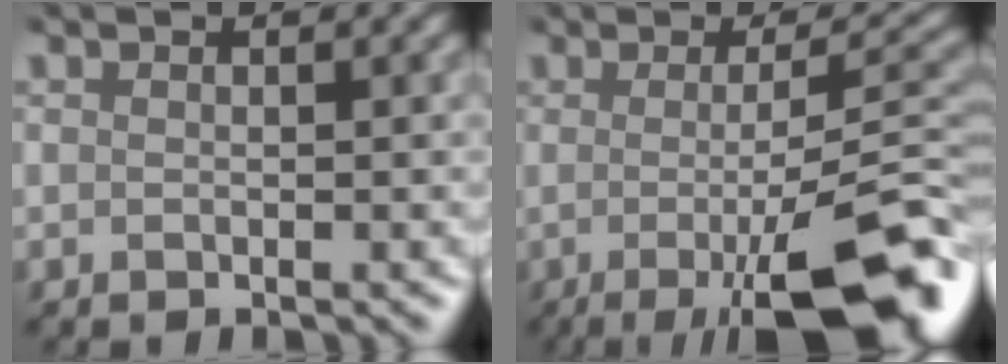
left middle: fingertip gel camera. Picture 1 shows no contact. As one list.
[{"total": 11.8, "force": [-3.7, 2.9, 10.8], "torque": [-0.143, -0.007, -0.054]}]